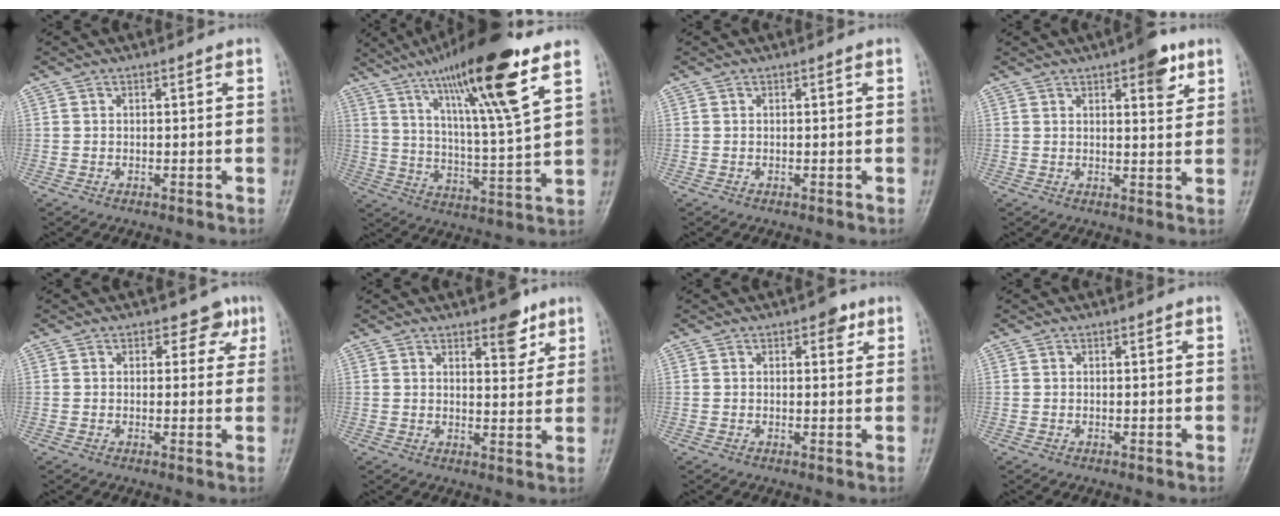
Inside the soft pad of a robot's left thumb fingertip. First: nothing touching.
{"total": 20.4, "force": [12.1, 2.4, 16.3], "torque": [-0.259, -0.050, 0.203]}
{"total": 0.0}
{"total": 6.5, "force": [3.6, 2.4, 4.9], "torque": [-0.047, -0.015, 0.042]}
{"total": 3.9, "force": [1.9, 2.9, 1.8], "torque": [0.013, -0.004, 0.018]}
{"total": 6.0, "force": [3.8, 2.7, 3.8], "torque": [-0.029, -0.022, 0.049]}
{"total": 2.7, "force": [1.4, 1.6, 1.7], "torque": [-0.007, -0.002, 0.014]}
{"total": 0.0}